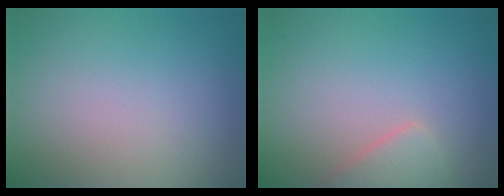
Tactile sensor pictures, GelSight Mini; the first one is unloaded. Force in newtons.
{"total": 2.4, "press": 2.4, "slide": 0.2}